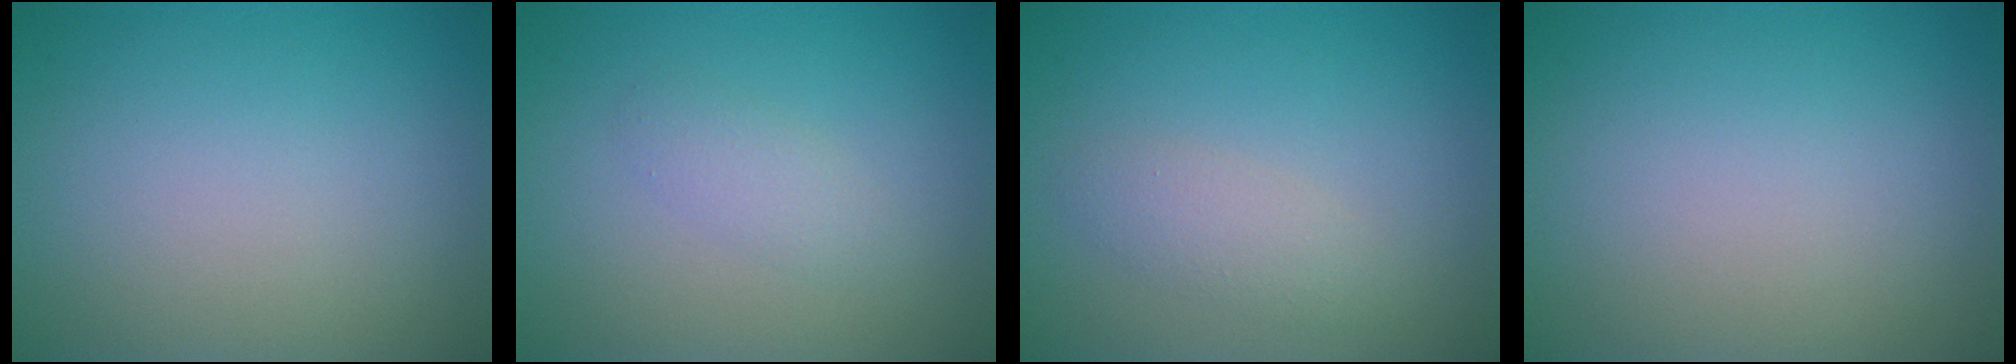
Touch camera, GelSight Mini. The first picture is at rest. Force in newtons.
{"total": 1.5, "press": 1.5, "slide": 0.1}
{"total": 1.9, "press": 1.9, "slide": 0.0}
{"total": 0.0}